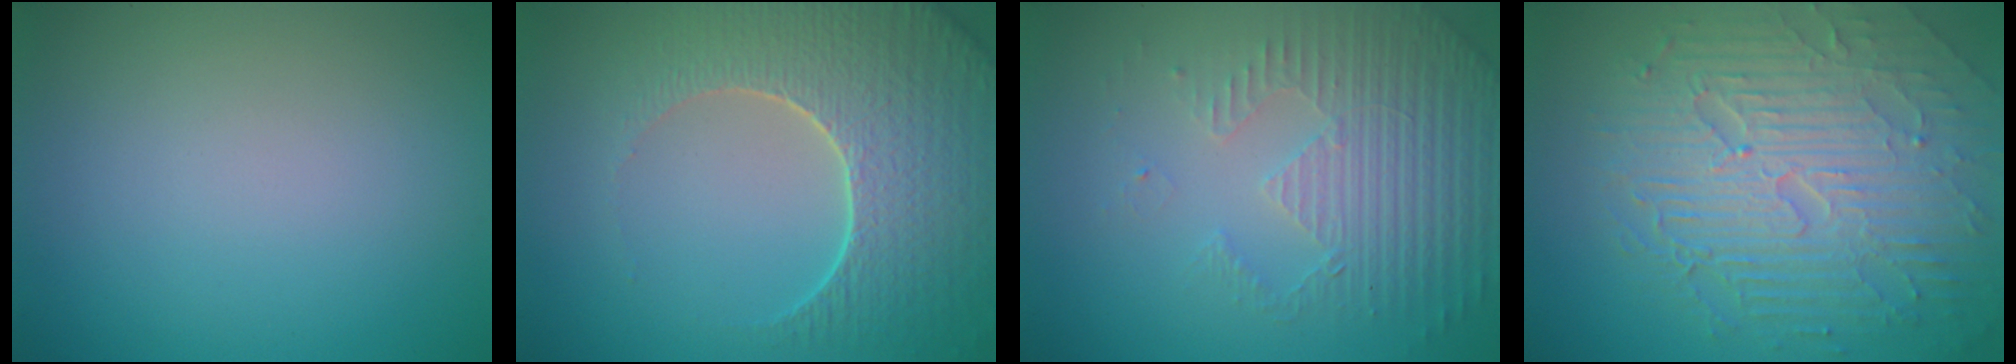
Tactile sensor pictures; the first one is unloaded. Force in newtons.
{"total": 6.9, "press": 5.6, "slide": 3.9}
{"total": 5.1, "press": 3.5, "slide": 3.8}
{"total": 9.4, "press": 6.2, "slide": 7.0}